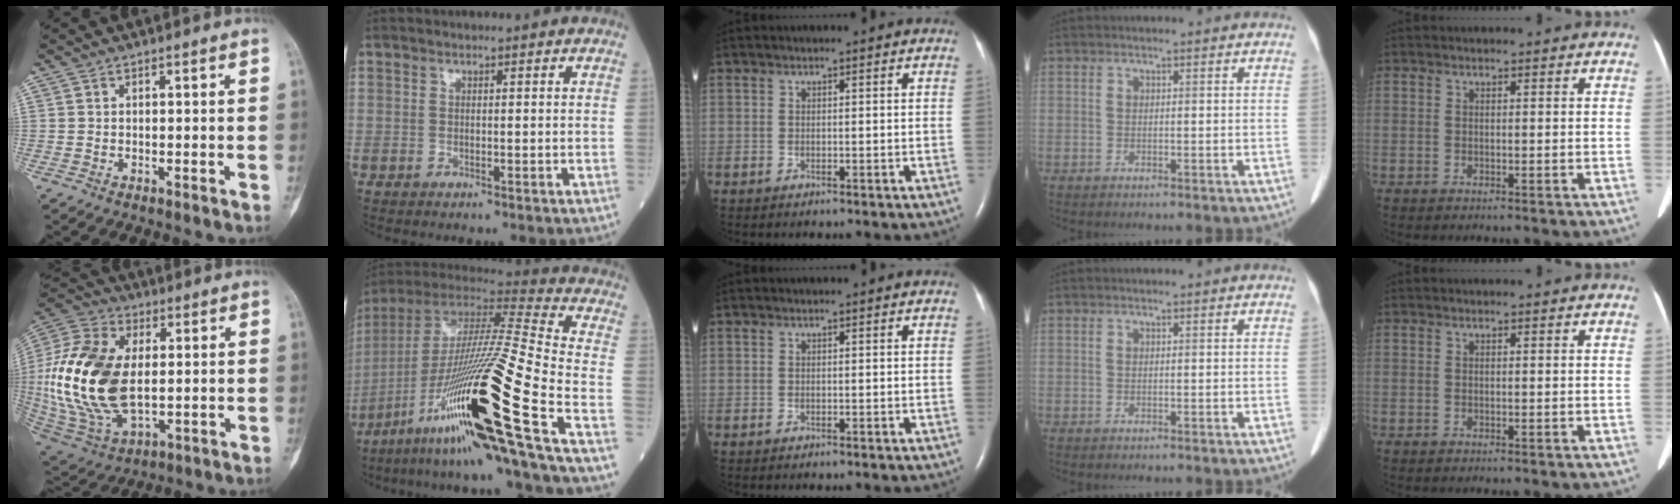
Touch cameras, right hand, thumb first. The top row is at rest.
{"thumb": {"total": 23.2, "force": [0.7, 13.4, 19.0], "torque": [-0.402, -0.007, 0.020]}, "index": {"total": 28.9, "force": [-12.6, -0.8, 26.0], "torque": [-0.473, -0.051, -0.234]}}